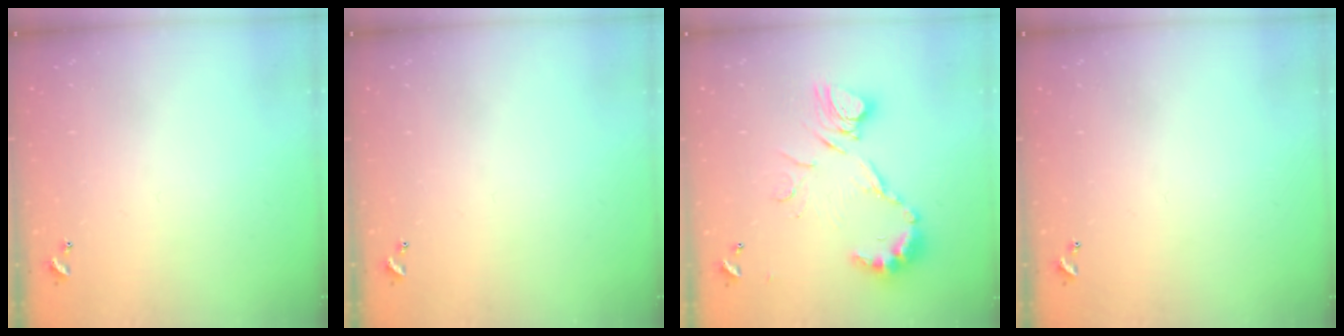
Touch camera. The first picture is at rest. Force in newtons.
{"total": 0.0}
{"total": 13.6, "press": 13.6, "slide": 1.2}
{"total": 0.0}